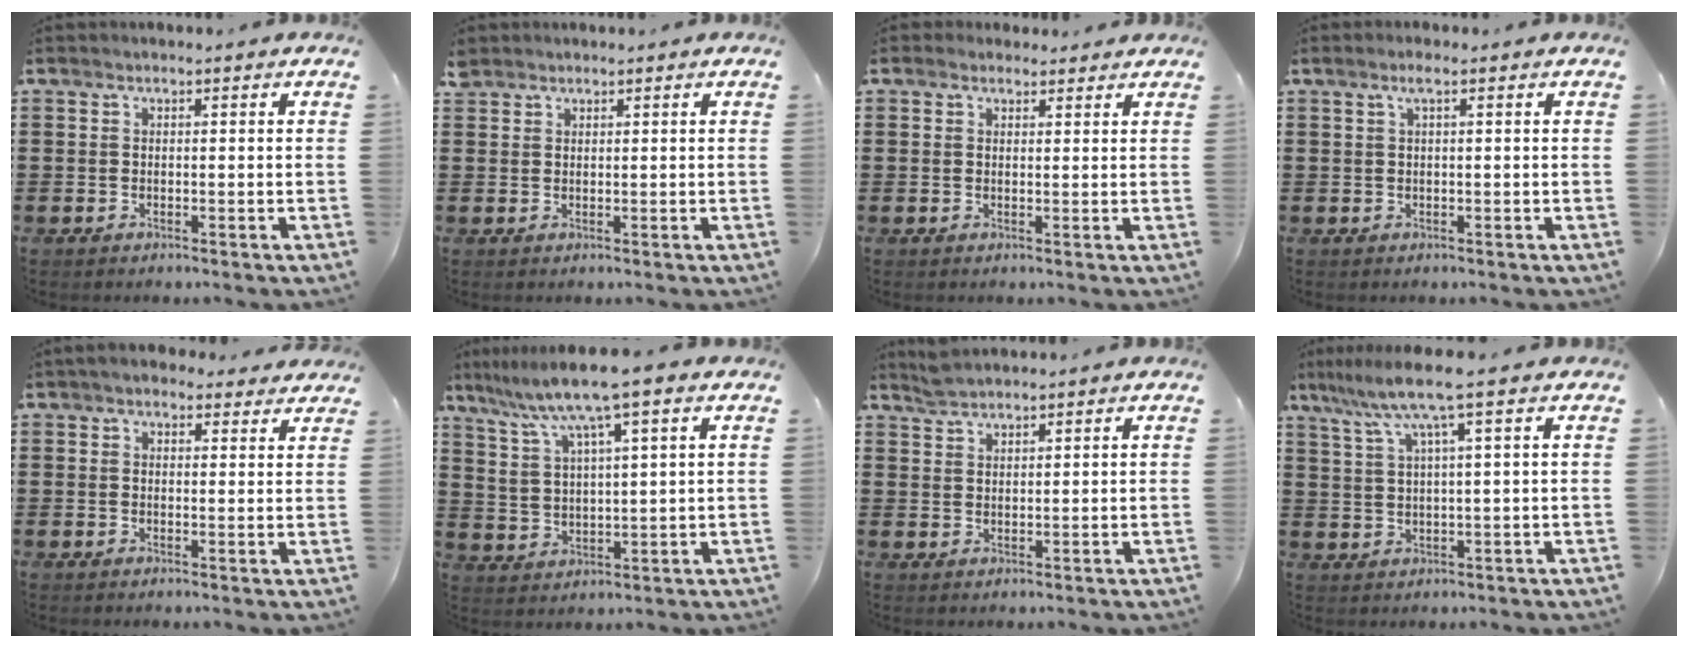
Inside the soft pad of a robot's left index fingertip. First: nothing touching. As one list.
[{"total": 1.5, "force": [1.4, 0.7, 0.2], "torque": [-0.007, 0.003, 0.028]}, {"total": 1.8, "force": [1.6, 0.9, 0.2], "torque": [-0.008, 0.005, 0.032]}, {"total": 1.6, "force": [0.5, 0.1, 1.5], "torque": [-0.030, 0.001, 0.010]}, {"total": 3.3, "force": [2.7, 1.4, 1.1], "torque": [-0.030, -0.001, 0.050]}, {"total": 8.2, "force": [5.5, 0.6, 6.0], "torque": [-0.131, -0.020, 0.092]}, {"total": 2.3, "force": [2.2, 0.3, 0.3], "torque": [-0.012, 0.003, 0.044]}, {"total": 7.1, "force": [3.8, 0.2, 5.9], "torque": [-0.134, -0.010, 0.061]}]